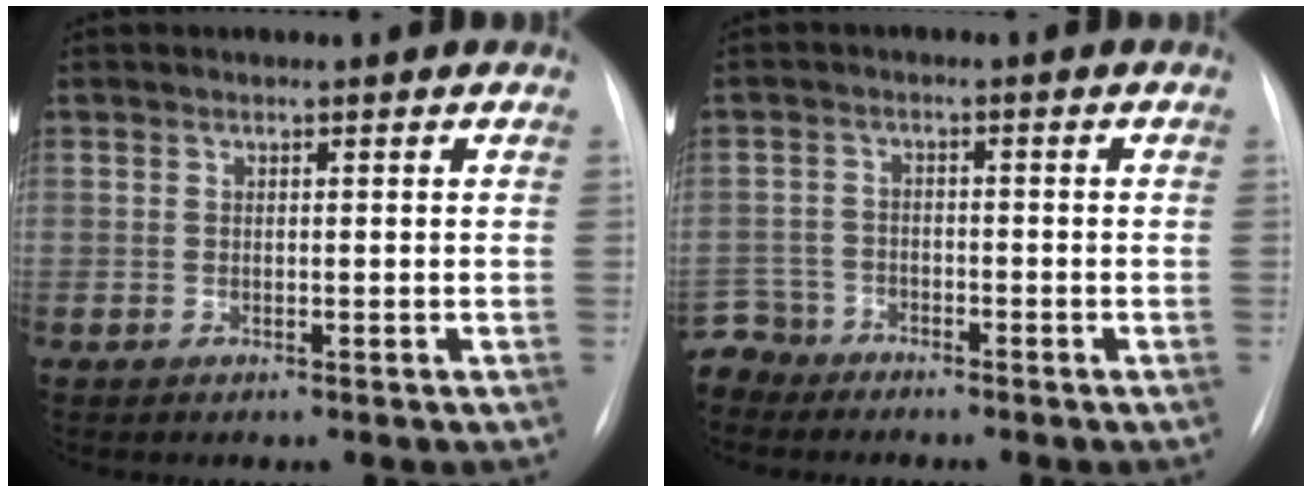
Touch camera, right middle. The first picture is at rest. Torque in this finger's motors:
{"motor_torque": [0.08, 0.02, -0.02, -0.05]}